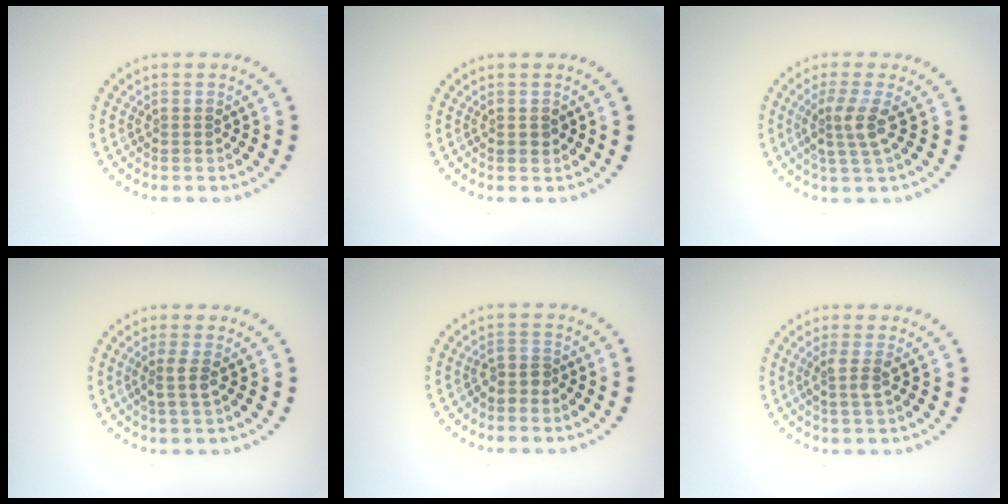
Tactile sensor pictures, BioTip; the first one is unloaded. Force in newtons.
{"total": 0.9, "press": 0.9, "slide": 0.1}
{"total": 2.8, "press": 2.1, "slide": 1.8}
{"total": 1.6, "press": 1.3, "slide": 1.0}
{"total": 1.6, "press": 1.2, "slide": 1.0}
{"total": 1.7, "press": 1.3, "slide": 1.2}